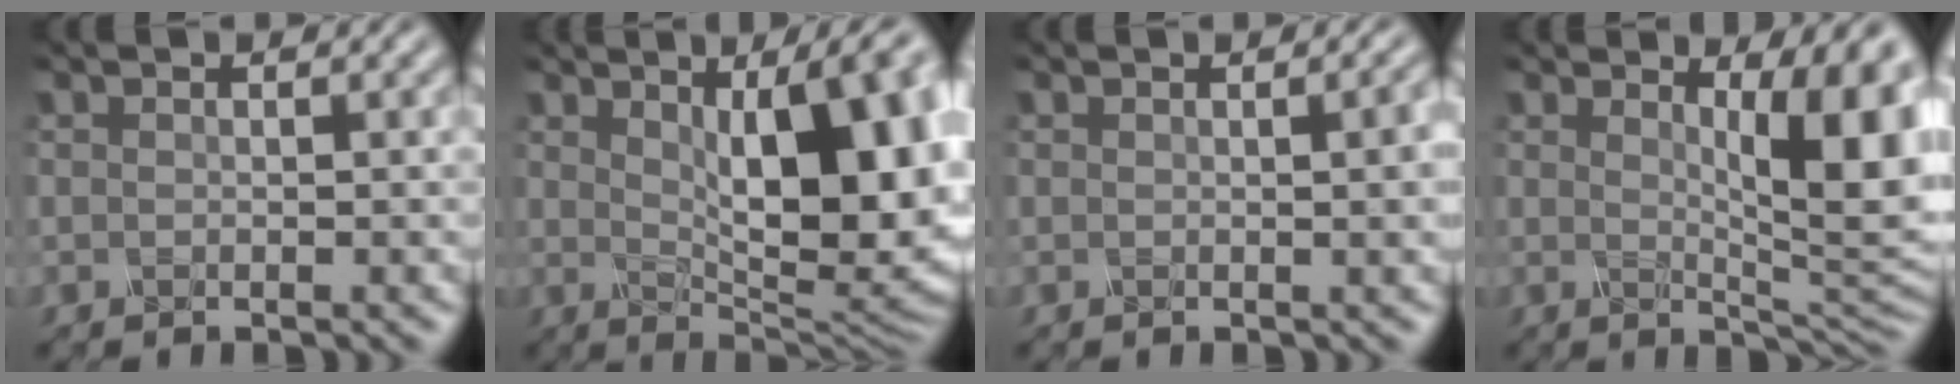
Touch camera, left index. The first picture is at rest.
{"total": 14.7, "force": [2.9, 5.6, 13.3], "torque": [-0.138, 0.016, 0.042]}
{"total": 3.7, "force": [0.4, 1.4, 3.4], "torque": [-0.019, 0.013, 0.004]}
{"total": 8.8, "force": [2.2, 2.2, 8.2], "torque": [-0.101, -0.010, 0.038]}